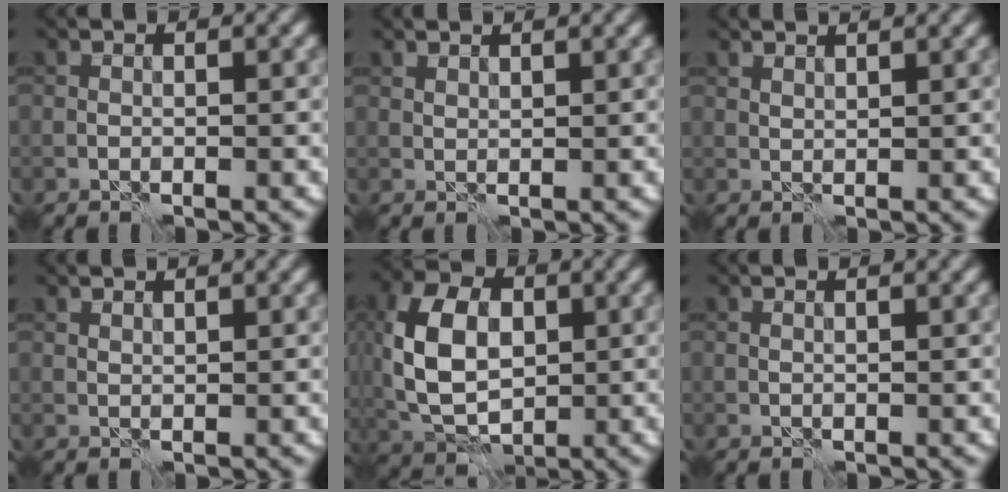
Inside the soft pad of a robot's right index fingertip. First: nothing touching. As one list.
[{"total": 1.3, "force": [1.2, 0.2, 0.5], "torque": [-0.010, -0.001, 0.018]}, {"total": 2.6, "force": [2.0, 0.8, 1.3], "torque": [-0.015, 0.011, 0.014]}, {"total": 1.2, "force": [1.1, 0.2, 0.5], "torque": [-0.008, 0.000, 0.015]}, {"total": 8.8, "force": [0.9, 5.8, 6.5], "torque": [-0.147, 0.008, 0.011]}, {"total": 1.7, "force": [1.2, 0.6, 1.2], "torque": [-0.007, -0.001, -0.002]}]